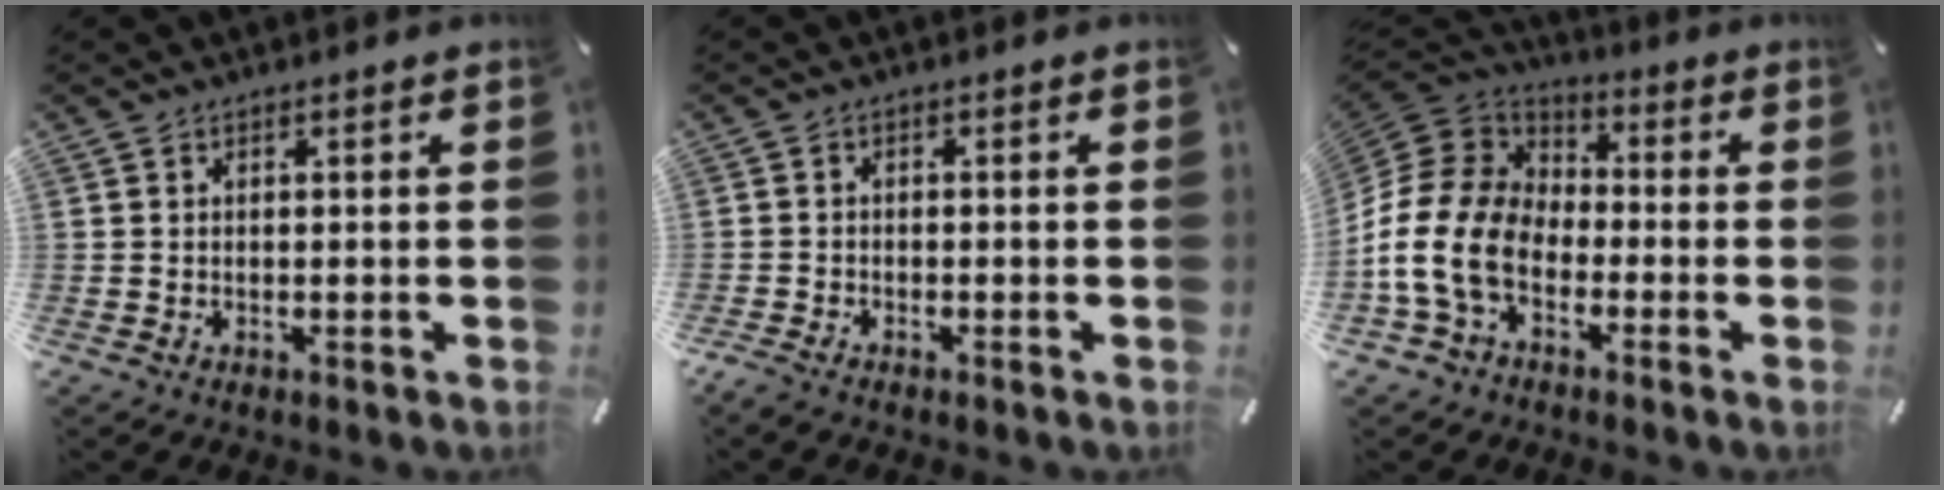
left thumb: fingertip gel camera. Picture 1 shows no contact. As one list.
[{"total": 1.8, "force": [-1.5, 0.4, 0.7], "torque": [-0.019, 0.003, -0.032]}, {"total": 15.3, "force": [-6.5, 10.6, 8.9], "torque": [-0.203, 0.026, -0.123]}]